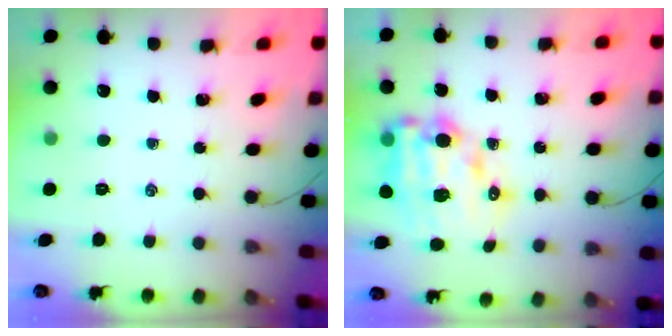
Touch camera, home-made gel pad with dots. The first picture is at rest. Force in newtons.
{"total": 17.0, "press": 16.6, "slide": 3.7}